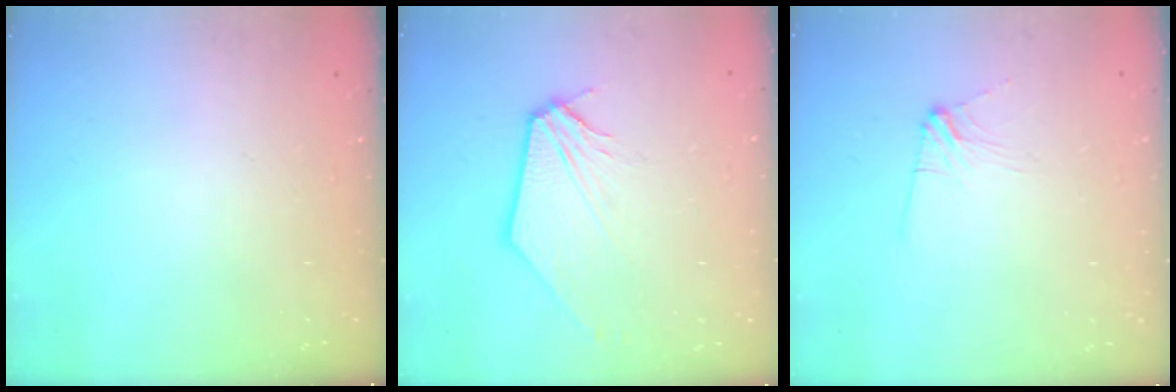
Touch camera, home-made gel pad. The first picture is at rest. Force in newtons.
{"total": 2.5, "press": 2.5, "slide": 0.3}
{"total": 4.1, "press": 4.1, "slide": 0.6}